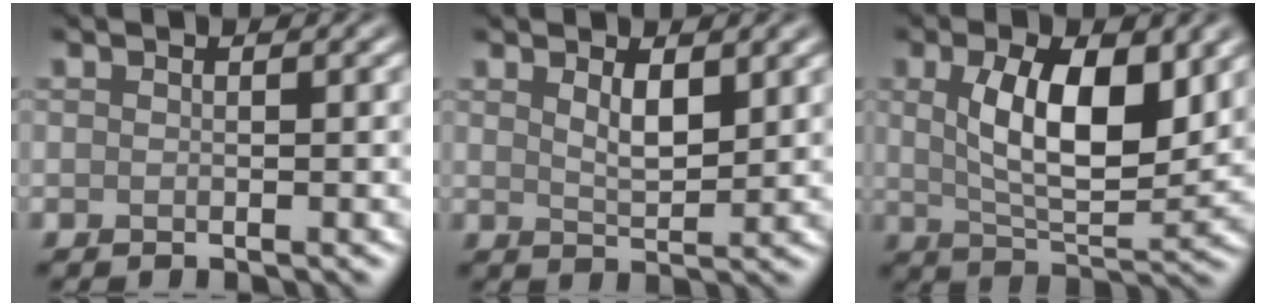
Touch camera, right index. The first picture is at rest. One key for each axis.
{"total": 2.2, "fx": 1.2, "fy": 0.6, "fz": 1.7, "tx": -0.032, "ty": -0.005, "tz": 0.025}
{"total": 8.4, "fx": 2.0, "fy": 3.6, "fz": 7.3, "tx": -0.130, "ty": -0.005, "tz": 0.041}